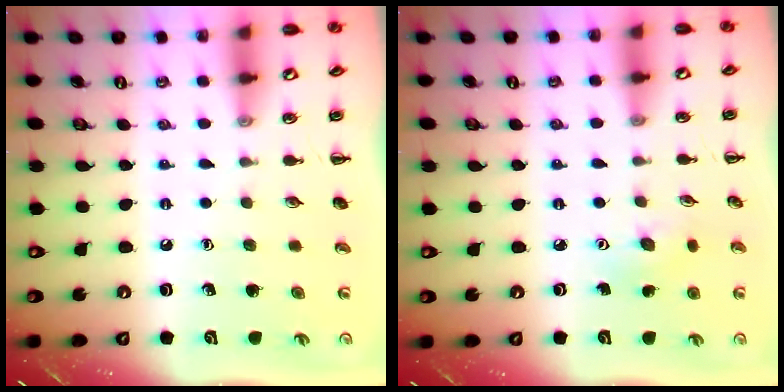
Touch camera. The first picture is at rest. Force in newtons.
{"total": 4.0, "press": 3.8, "slide": 1.1}